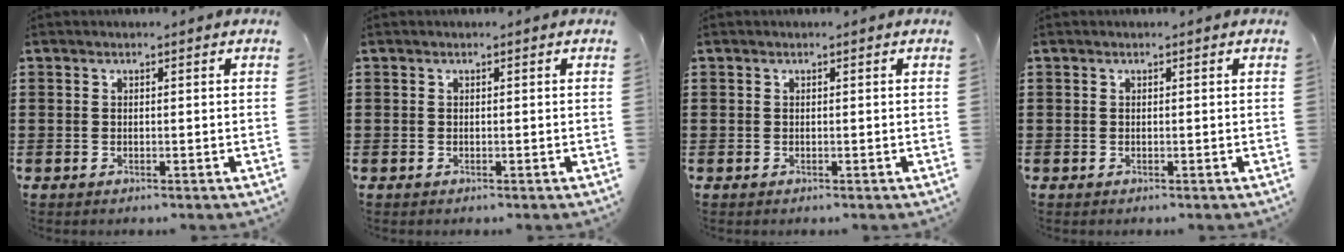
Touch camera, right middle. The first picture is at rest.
{"total": 0.0}
{"total": 0.0}
{"total": 0.0}